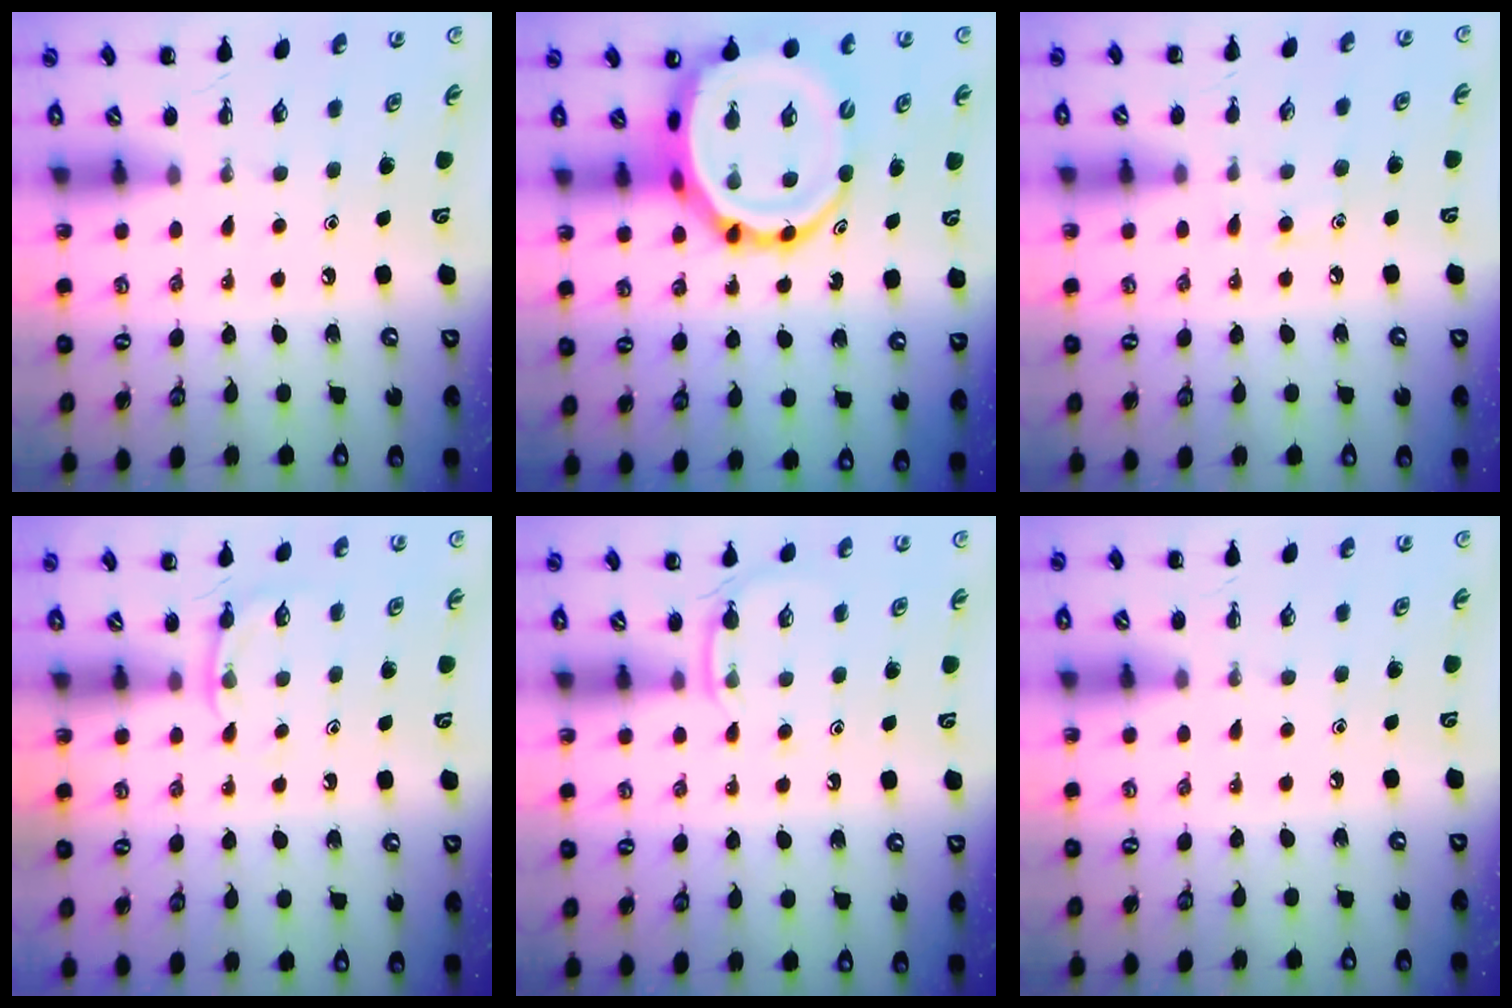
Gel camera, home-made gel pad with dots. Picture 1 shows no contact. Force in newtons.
{"total": 16.7, "press": 16.0, "slide": 4.6}
{"total": 5.7, "press": 5.4, "slide": 1.8}
{"total": 4.2, "press": 3.9, "slide": 1.4}
{"total": 4.6, "press": 4.4, "slide": 1.4}
{"total": 0.0}